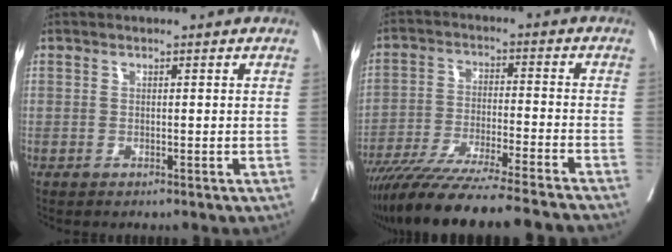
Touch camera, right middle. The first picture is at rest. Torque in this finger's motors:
{"motor_torque": [1.05, -1.09, 0.34, 0.12]}